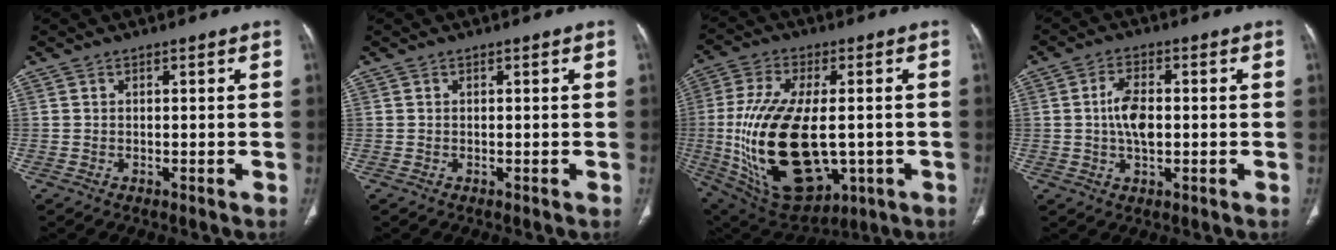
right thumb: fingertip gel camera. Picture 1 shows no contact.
{"total": 0.0}
{"total": 25.5, "force": [-3.0, 13.5, 21.4], "torque": [-0.431, -0.015, -0.018]}
{"total": 6.2, "force": [0.1, 3.3, 5.3], "torque": [-0.100, 0.006, -0.001]}